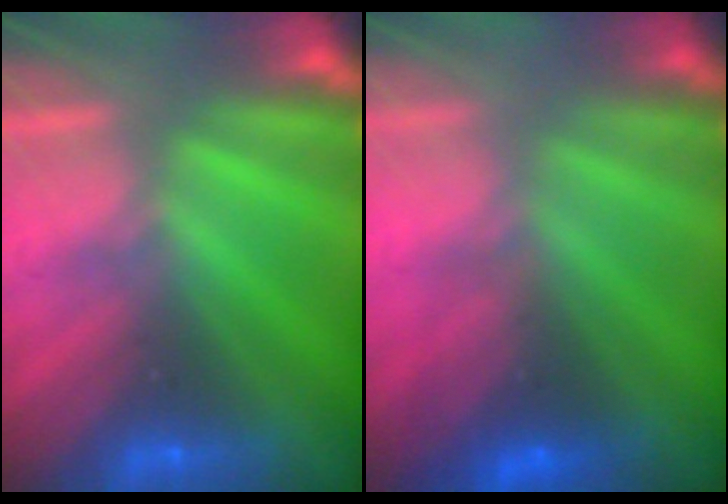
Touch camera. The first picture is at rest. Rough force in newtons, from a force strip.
{"total": 2.9}